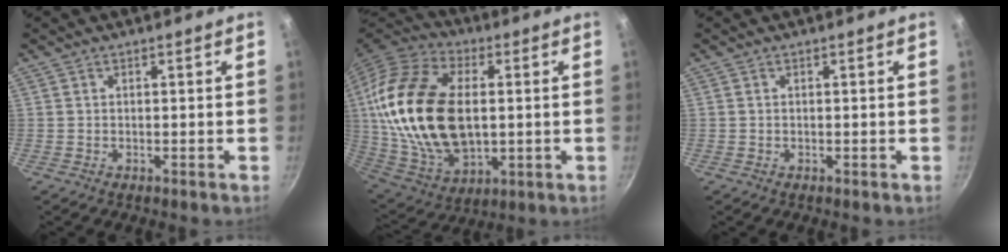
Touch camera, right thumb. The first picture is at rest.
{"total": 26.7, "force": [2.3, 16.3, 21.0], "torque": [-0.395, 0.002, 0.045]}
{"total": 0.0}